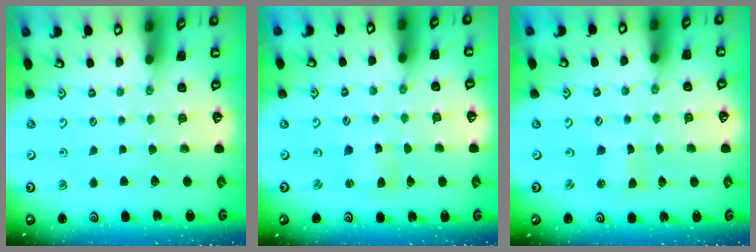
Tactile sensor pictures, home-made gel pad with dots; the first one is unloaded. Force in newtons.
{"total": 1.3, "press": 1.3, "slide": 0.1}
{"total": 0.6, "press": 0.5, "slide": 0.2}